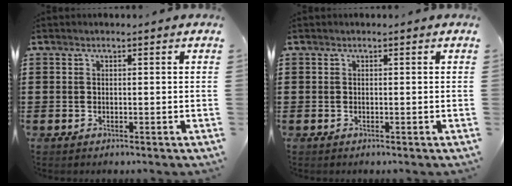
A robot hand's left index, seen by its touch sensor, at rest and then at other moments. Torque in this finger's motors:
{"motor_torque": [0.00, 0.00, -0.01, 0.00]}